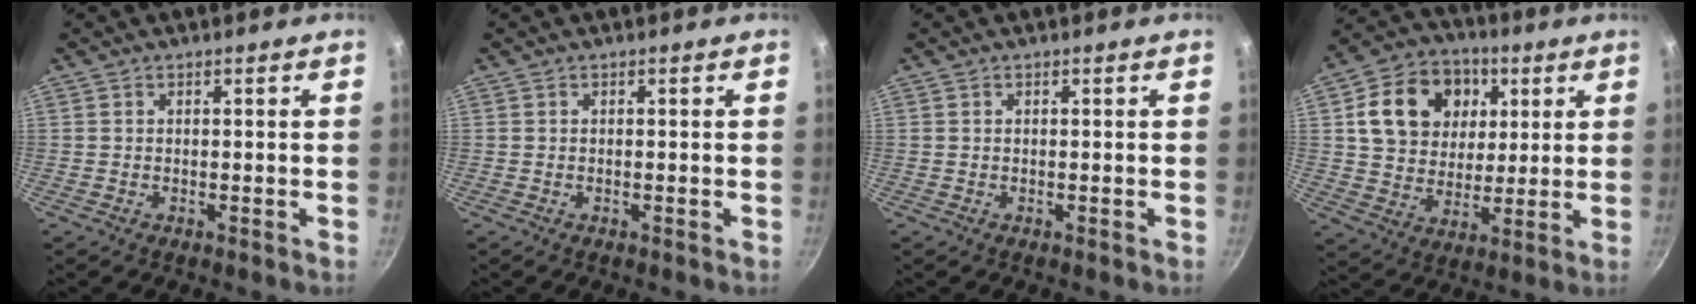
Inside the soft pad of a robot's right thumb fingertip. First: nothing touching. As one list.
[{"total": 0.0}, {"total": 0.0}, {"total": 16.7, "force": [4.8, 13.4, 8.8], "torque": [-0.129, 0.004, 0.081]}]